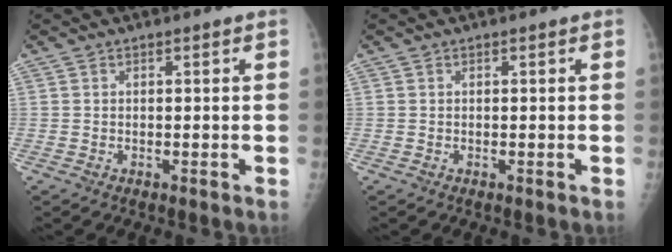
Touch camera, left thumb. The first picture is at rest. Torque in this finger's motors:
{"motor_torque": [0.00, 0.00, 0.00, 0.00, 0.00]}